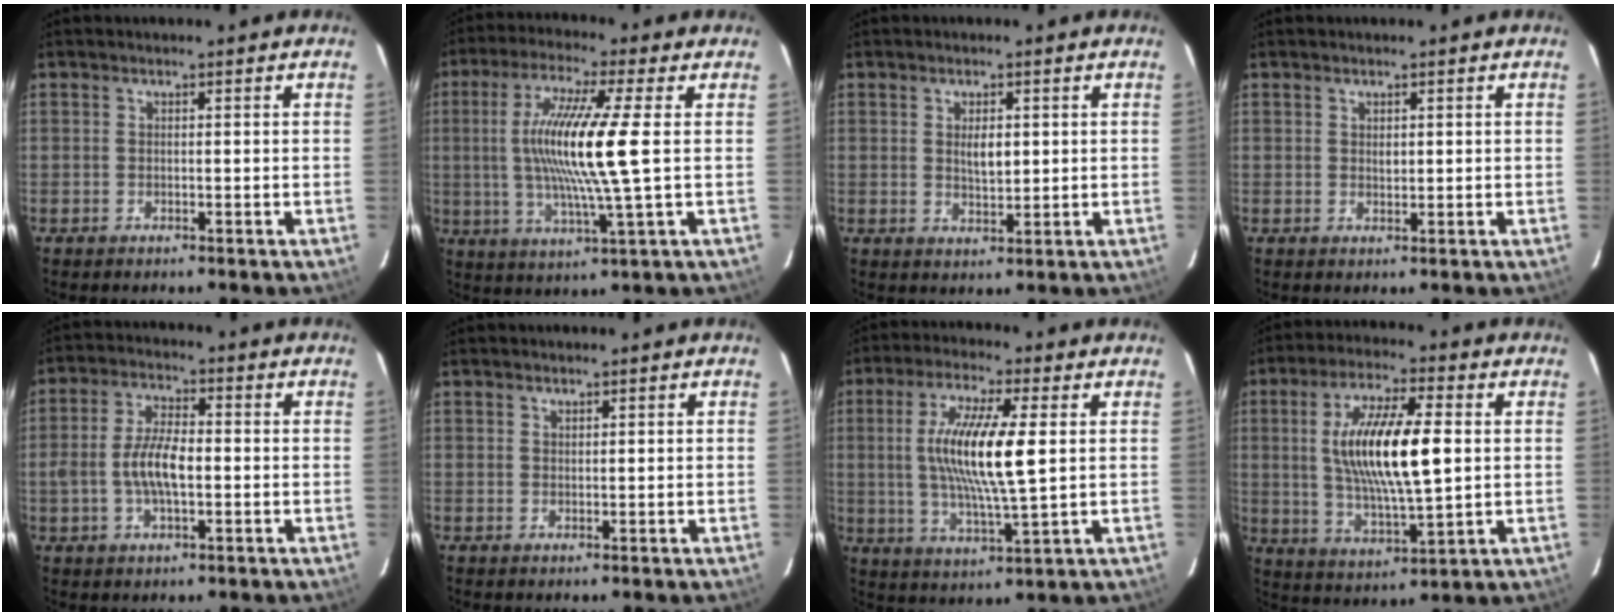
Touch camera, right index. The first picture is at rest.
{"total": 14.1, "force": [0.9, -0.1, 14.1], "torque": [-0.267, -0.007, 0.017]}
{"total": 3.5, "force": [0.7, 1.8, 3.0], "torque": [-0.049, -0.001, 0.014]}
{"total": 1.0, "force": [0.5, 0.7, 0.5], "torque": [-0.006, 0.003, 0.009]}
{"total": 7.3, "force": [-1.4, 2.5, 6.7], "torque": [-0.137, 0.007, -0.027]}
{"total": 0.7, "force": [0.6, 0.3, 0.1], "torque": [-0.001, 0.001, 0.012]}
{"total": 13.5, "force": [1.7, 2.1, 13.2], "torque": [-0.252, -0.005, 0.032]}
{"total": 15.9, "force": [2.0, 4.5, 15.2], "torque": [-0.281, 0.001, 0.042]}